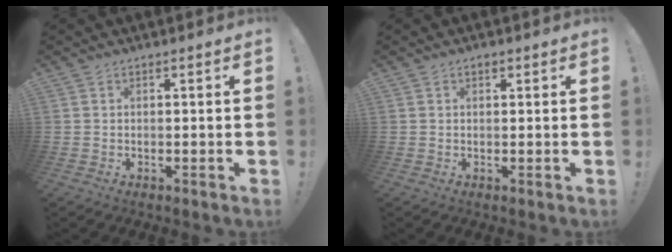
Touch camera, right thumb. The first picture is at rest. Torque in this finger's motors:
{"motor_torque": [-0.10, 0.24, 0.09, -0.10, 0.00]}